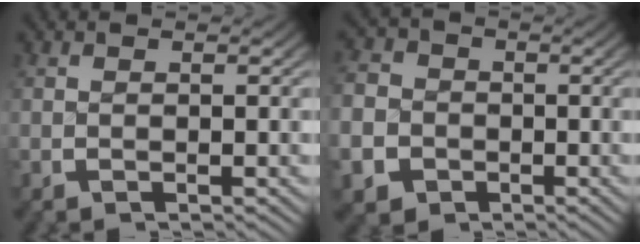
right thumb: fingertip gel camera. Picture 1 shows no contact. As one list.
[{"total": 9.2, "force": [-2.7, 8.3, 3.0], "torque": [-0.080, -0.036, -0.046]}]